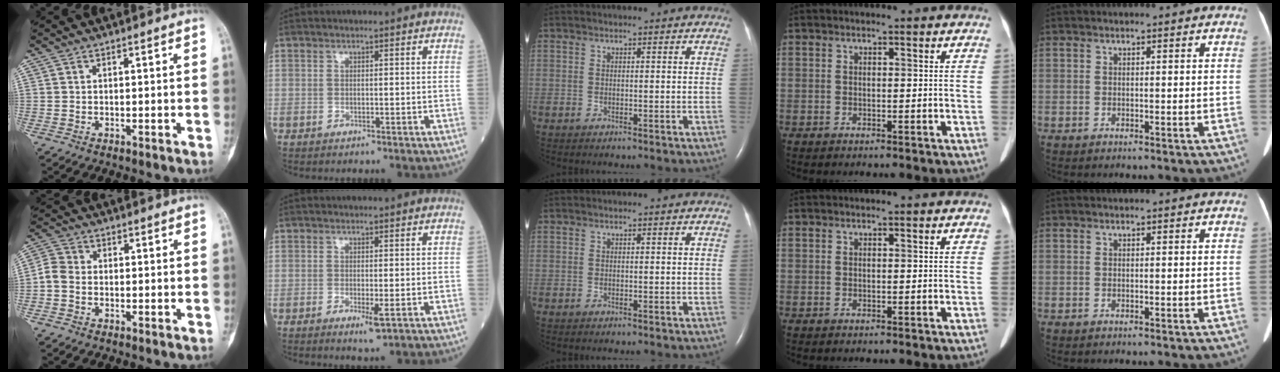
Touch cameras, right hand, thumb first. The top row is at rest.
{"thumb": {"total": 3.6, "force": [-0.9, 2.9, 1.9], "torque": [-0.038, 0.008, -0.027]}, "index": {"total": 2.7, "force": [-0.9, 0.4, 2.5], "torque": [-0.037, -0.007, -0.012]}}